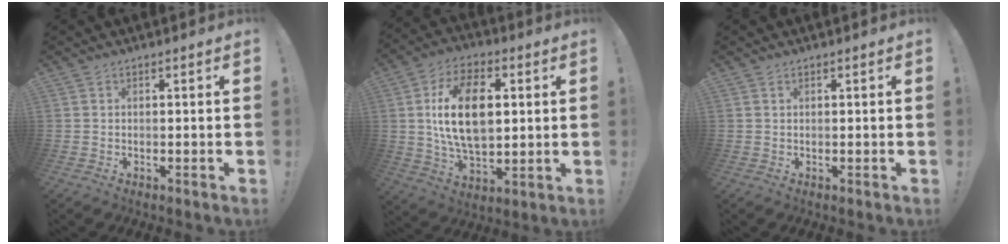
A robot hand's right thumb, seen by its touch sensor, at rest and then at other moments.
{"total": 18.7, "force": [2.7, 11.1, 14.8], "torque": [-0.263, 0.002, 0.040]}
{"total": 0.5, "force": [0.3, -0.1, 0.4], "torque": [-0.002, -0.002, 0.005]}